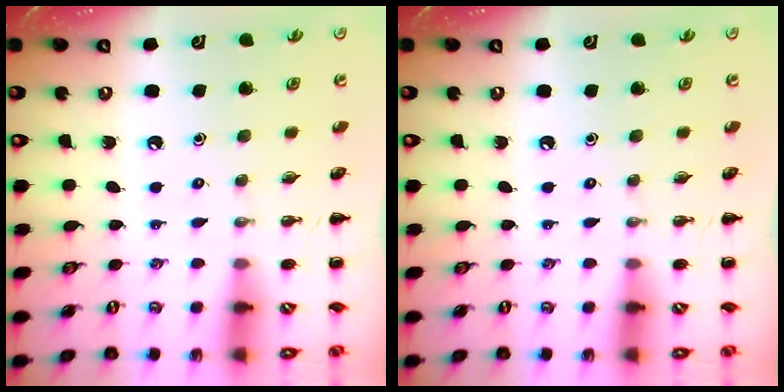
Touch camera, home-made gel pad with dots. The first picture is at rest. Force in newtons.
{"total": 0.0}